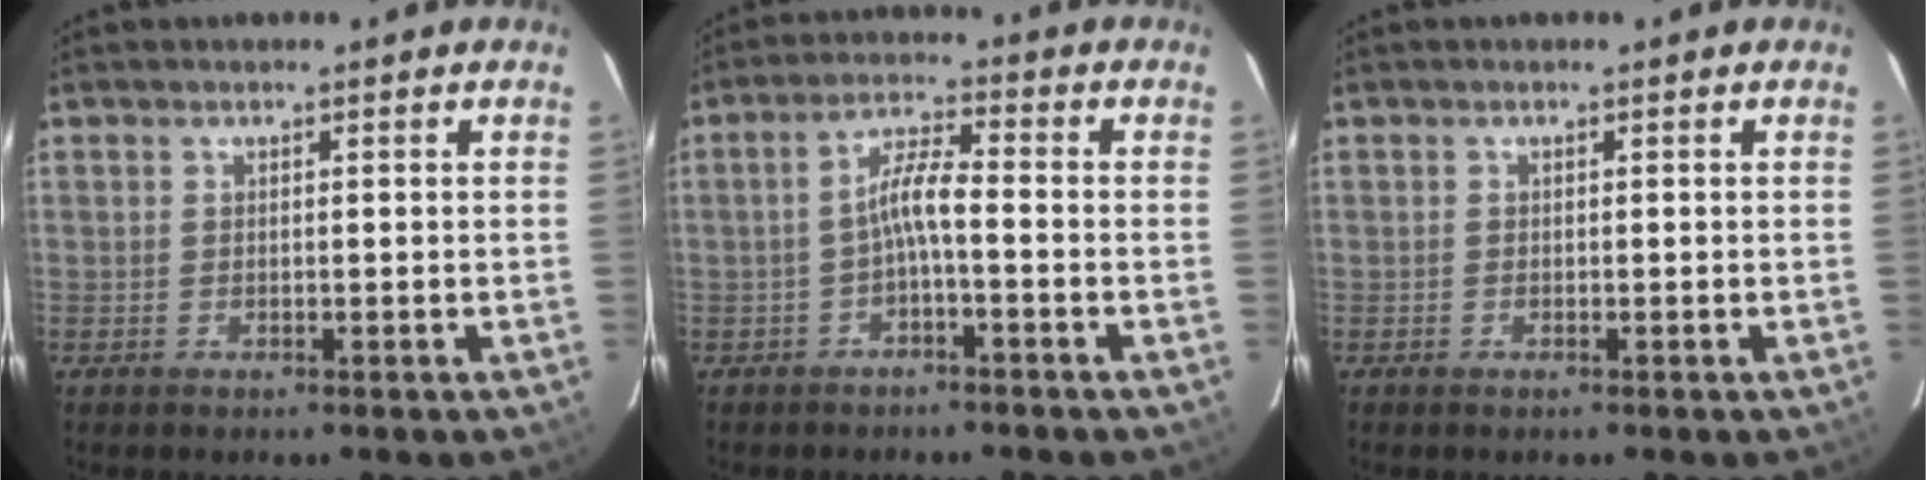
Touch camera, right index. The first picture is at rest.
{"total": 4.5, "force": [-1.8, 0.5, 4.1], "torque": [-0.088, 0.013, -0.033]}
{"total": 0.0}